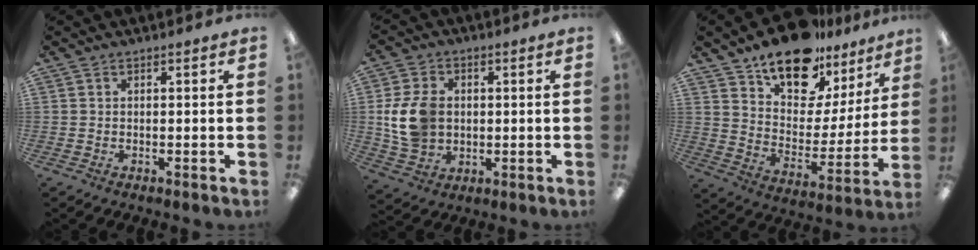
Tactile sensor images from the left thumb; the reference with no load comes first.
{"total": 11.1, "force": [0.9, 8.5, 7.0], "torque": [-0.148, 0.013, 0.019]}
{"total": 17.1, "force": [13.8, 7.4, 6.8], "torque": [-0.116, -0.098, 0.247]}